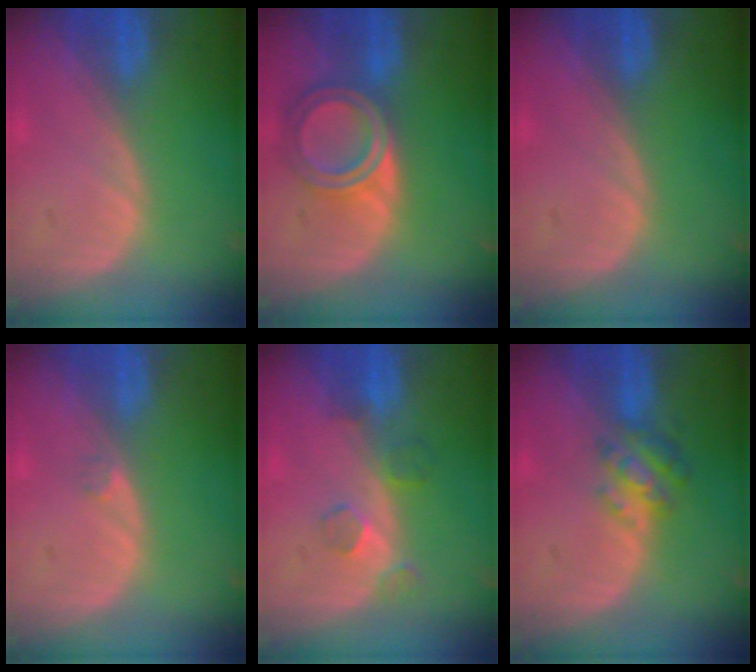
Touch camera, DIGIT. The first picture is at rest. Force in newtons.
{"total": 6.5, "press": 5.8, "slide": 3.0}
{"total": 0.0}
{"total": 0.8, "press": 0.7, "slide": 0.4}
{"total": 4.0, "press": 3.6, "slide": 1.8}
{"total": 4.8, "press": 4.5, "slide": 1.6}